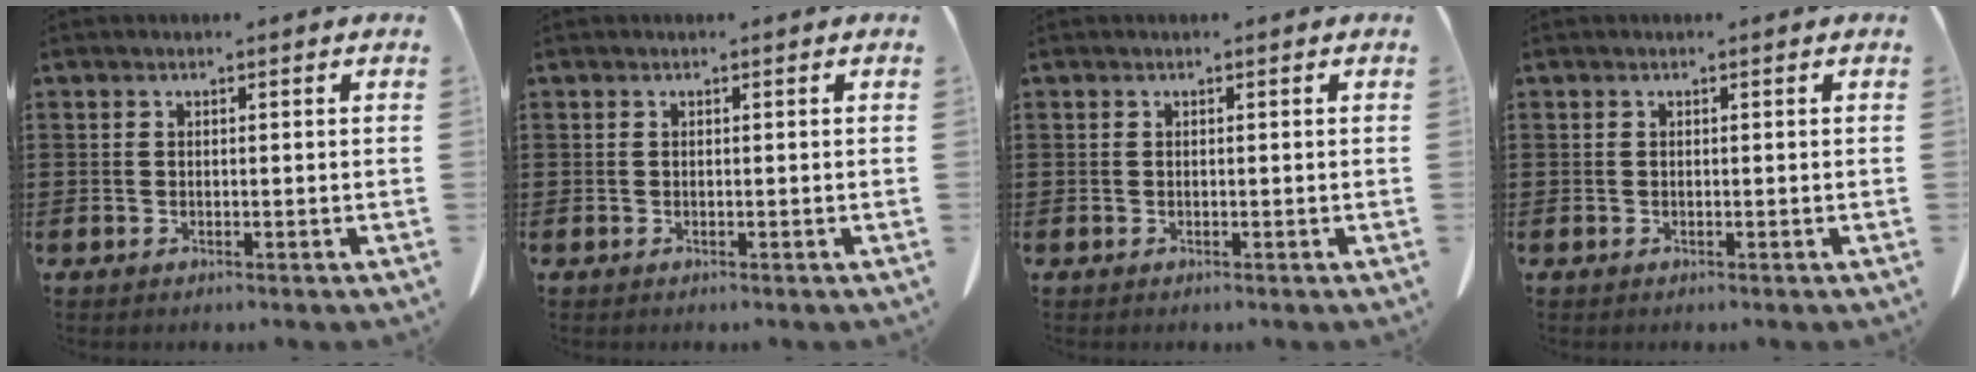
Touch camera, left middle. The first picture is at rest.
{"total": 0.0}
{"total": 0.0}
{"total": 0.0}